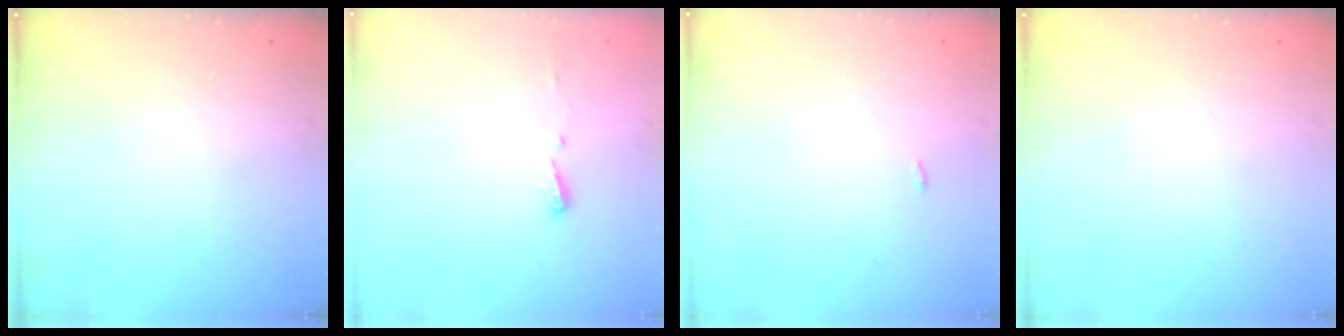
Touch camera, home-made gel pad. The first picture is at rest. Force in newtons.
{"total": 4.0, "press": 3.9, "slide": 0.5}
{"total": 6.7, "press": 1.4, "slide": 6.6}
{"total": 0.0}